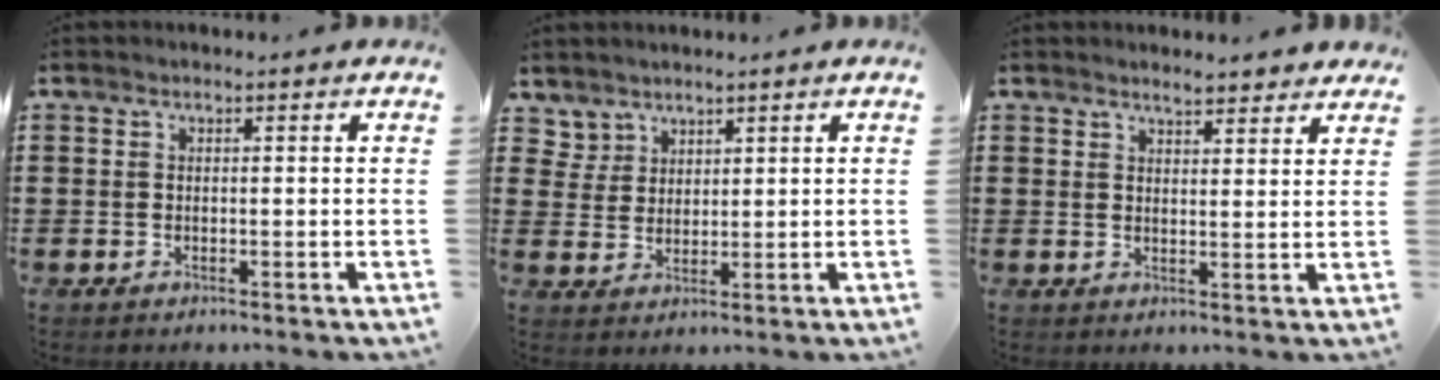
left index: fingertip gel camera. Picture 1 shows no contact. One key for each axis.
{"total": 3.4, "fx": 2.5, "fy": 2.3, "fz": 0.1, "tx": -0.016, "ty": 0.004, "tz": 0.048}
{"total": 2.9, "fx": 2.8, "fy": 0.3, "fz": 0.8, "tx": -0.022, "ty": -0.002, "tz": 0.051}